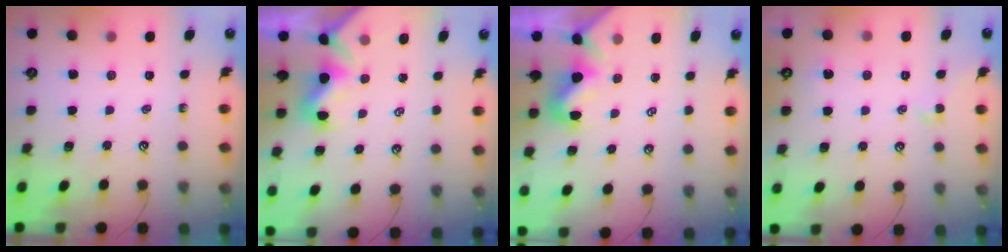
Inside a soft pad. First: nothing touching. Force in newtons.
{"total": 1.0, "press": 0.7, "slide": 0.6}
{"total": 1.0, "press": 0.9, "slide": 0.4}
{"total": 0.7, "press": 0.4, "slide": 0.6}